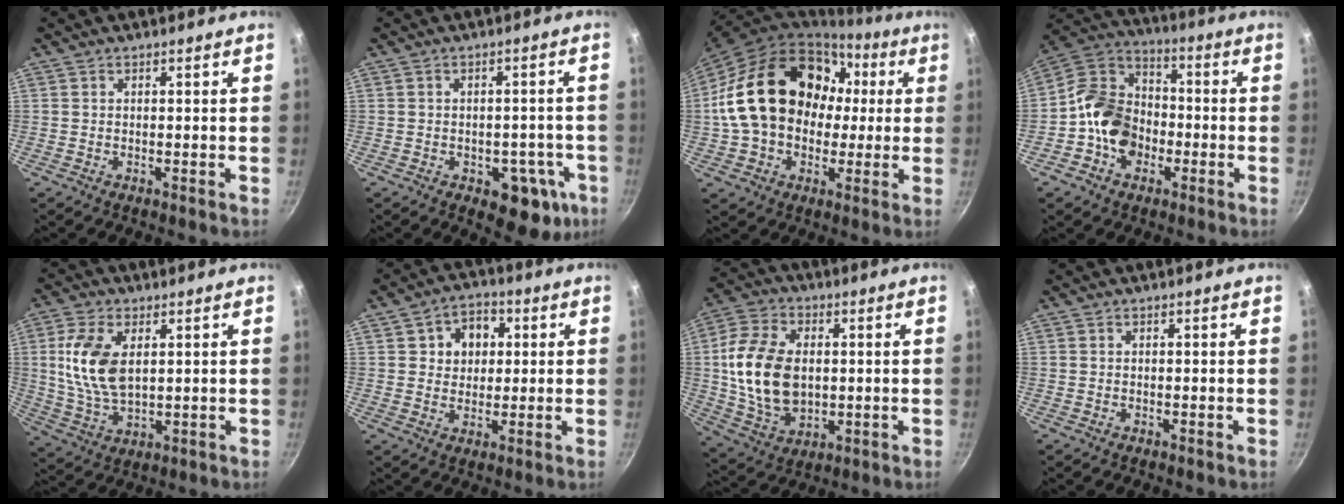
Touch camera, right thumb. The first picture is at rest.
{"total": 10.6, "force": [-3.8, 6.5, 7.4], "torque": [-0.040, 0.018, -0.041]}
{"total": 24.3, "force": [2.6, 18.3, 15.7], "torque": [-0.260, 0.057, 0.051]}
{"total": 13.6, "force": [-3.7, 10.8, 7.4], "torque": [-0.099, 0.042, -0.087]}
{"total": 11.9, "force": [2.5, 6.7, 9.5], "torque": [-0.185, -0.013, 0.054]}
{"total": 7.8, "force": [2.1, 6.5, 3.8], "torque": [-0.021, 0.002, 0.025]}
{"total": 16.8, "force": [0.8, 11.3, 12.5], "torque": [-0.224, -0.002, 0.020]}
{"total": 0.0}